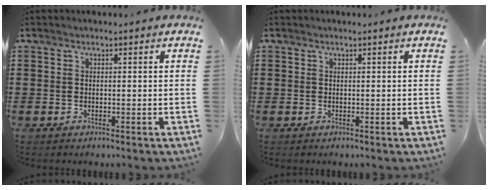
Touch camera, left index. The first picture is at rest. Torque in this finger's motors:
{"motor_torque": [-0.27, 0.06, -0.02, -0.01]}